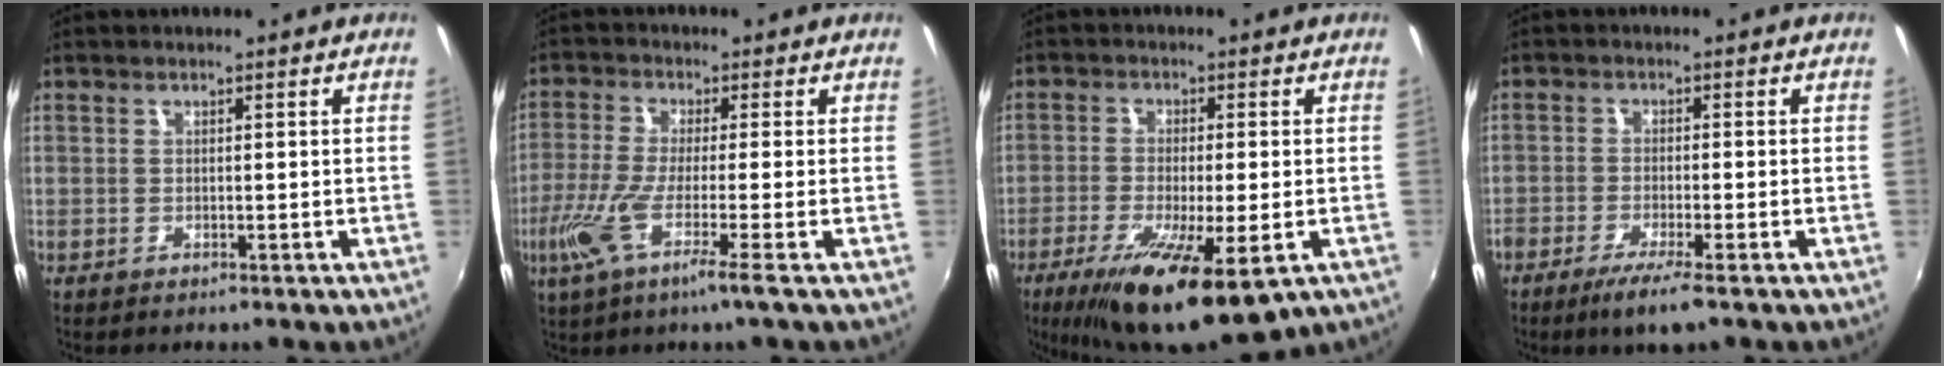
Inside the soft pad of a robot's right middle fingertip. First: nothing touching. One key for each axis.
{"total": 8.3, "fx": -3.7, "fy": -0.6, "fz": 7.4, "tx": -0.168, "ty": -0.021, "tz": -0.072}
{"total": 15.2, "fx": -8.4, "fy": 4.0, "fz": 12.1, "tx": -0.233, "ty": -0.049, "tz": -0.136}
{"total": 5.5, "fx": -3.8, "fy": 0.3, "fz": 3.9, "tx": -0.091, "ty": -0.013, "tz": -0.070}